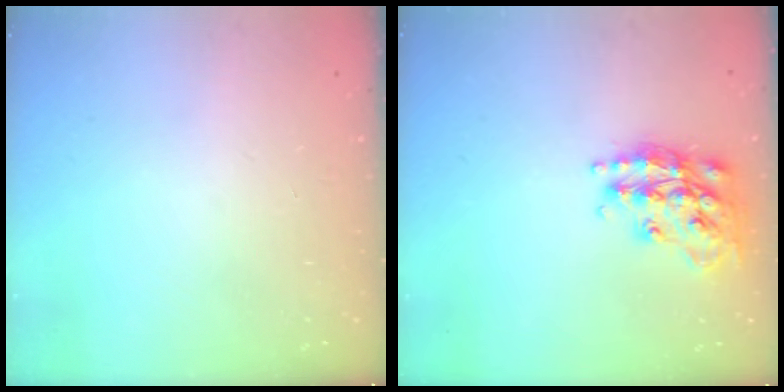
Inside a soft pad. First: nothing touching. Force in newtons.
{"total": 18.2, "press": 18.1, "slide": 1.1}